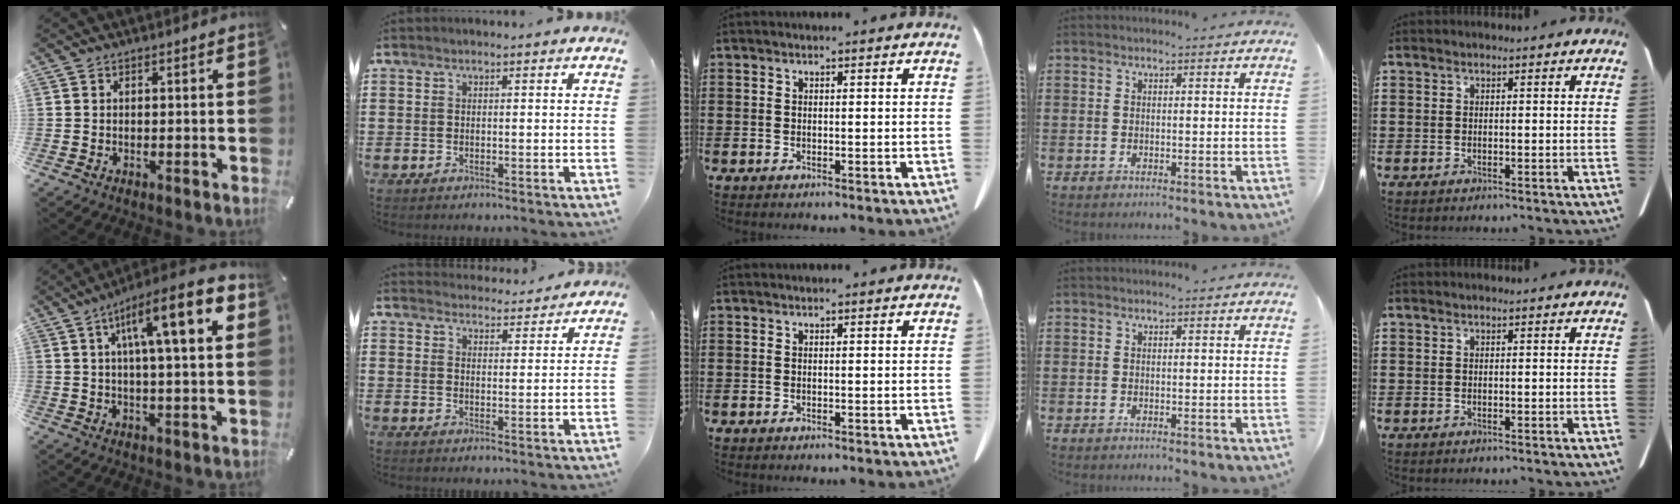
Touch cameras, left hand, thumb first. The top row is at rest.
{"thumb": {"total": 15.1, "force": [5.6, 3.0, 13.7], "torque": [-0.220, -0.020, 0.082]}, "index": {"total": 3.7, "force": [3.7, 0.4, 0.1], "torque": [-0.005, -0.019, 0.066]}}